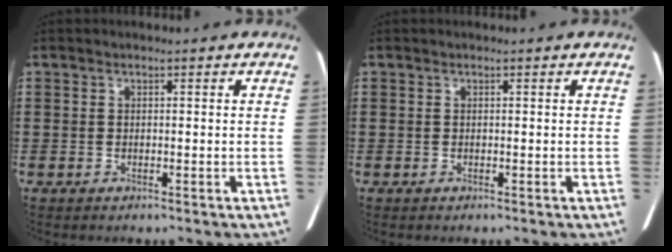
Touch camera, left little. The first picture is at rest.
{"total": 0.0}